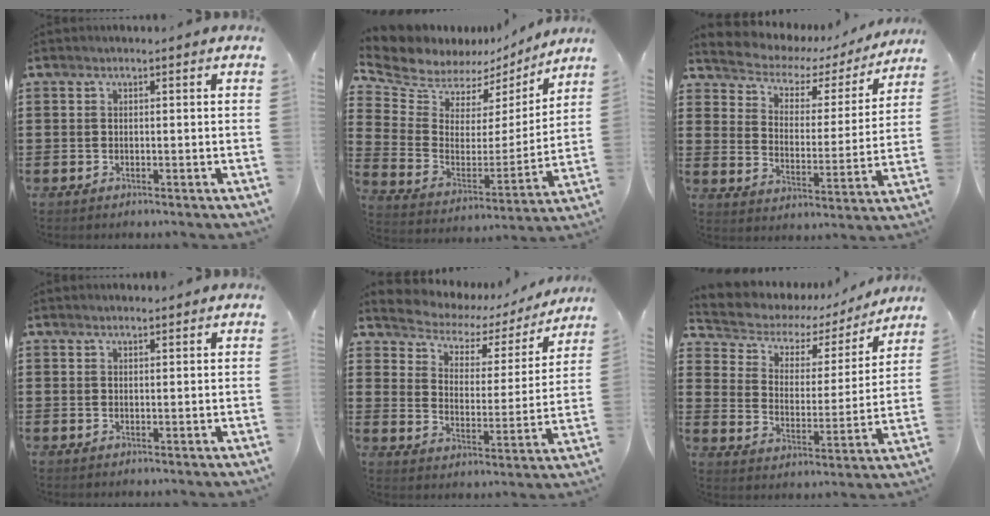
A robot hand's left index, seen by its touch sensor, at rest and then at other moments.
{"total": 8.1, "force": [7.3, 3.2, 1.0], "torque": [-0.069, -0.052, 0.130]}
{"total": 3.4, "force": [2.7, 1.9, 0.8], "torque": [-0.039, -0.024, 0.035]}
{"total": 1.1, "force": [1.0, 0.0, 0.3], "torque": [-0.007, 0.000, 0.020]}
{"total": 3.4, "force": [2.7, 1.9, 0.8], "torque": [-0.040, -0.022, 0.035]}
{"total": 4.4, "force": [3.3, 2.7, 1.1], "torque": [-0.049, -0.022, 0.047]}